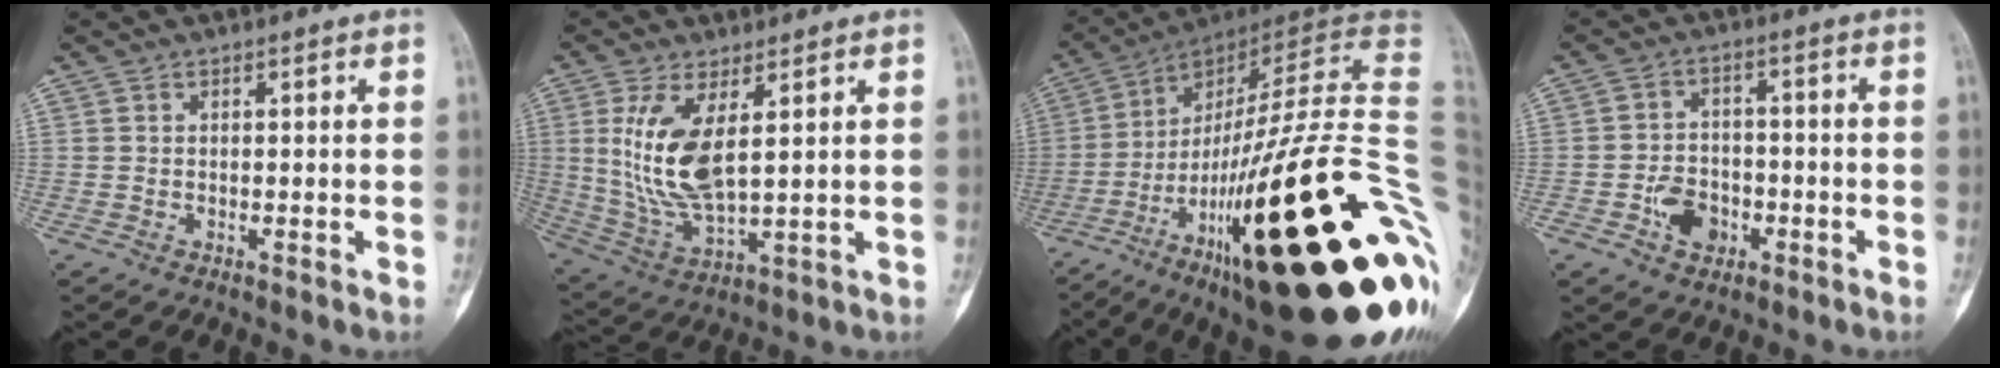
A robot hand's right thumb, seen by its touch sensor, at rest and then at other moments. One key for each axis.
{"total": 12.7, "fx": 3.1, "fy": 4.9, "fz": 11.3, "tx": -0.242, "ty": -0.023, "tz": 0.077}
{"total": 42.2, "fx": -11.6, "fy": 9.0, "fz": 39.6, "tx": -0.500, "ty": 0.049, "tz": -0.184}
{"total": 5.0, "fx": -2.2, "fy": 3.6, "fz": 2.8, "tx": -0.029, "ty": 0.019, "tz": -0.037}